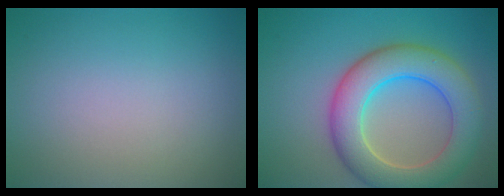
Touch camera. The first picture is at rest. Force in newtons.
{"total": 8.1, "press": 8.0, "slide": 0.7}